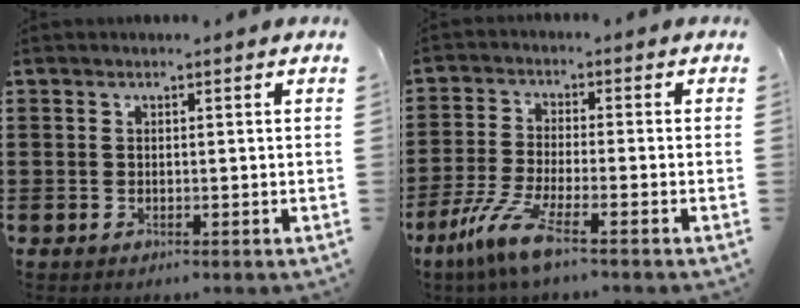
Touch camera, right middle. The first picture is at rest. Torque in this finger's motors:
{"motor_torque": [2.14, 0.00, 0.57, 0.16]}